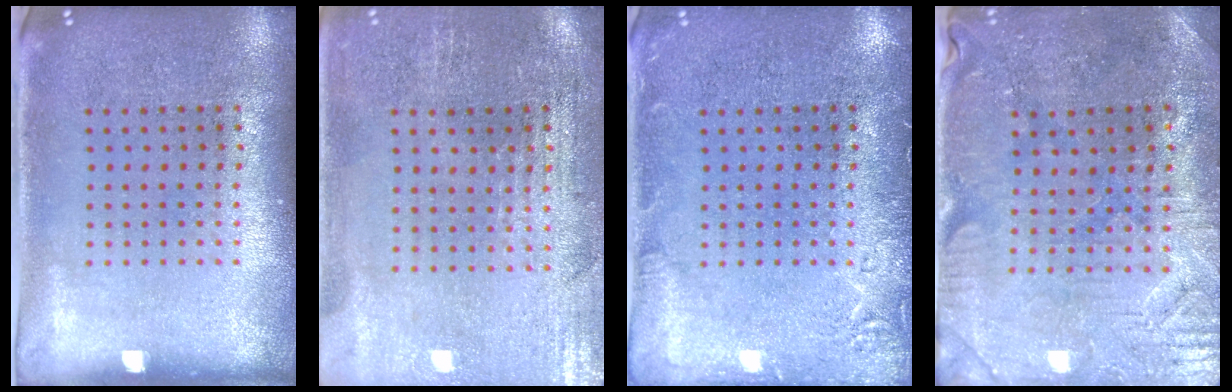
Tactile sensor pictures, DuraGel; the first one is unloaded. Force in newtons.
{"total": 0.6, "press": 0.5, "slide": 0.3}
{"total": 2.0, "press": 2.0, "slide": 0.4}
{"total": 0.9, "press": 0.8, "slide": 0.4}